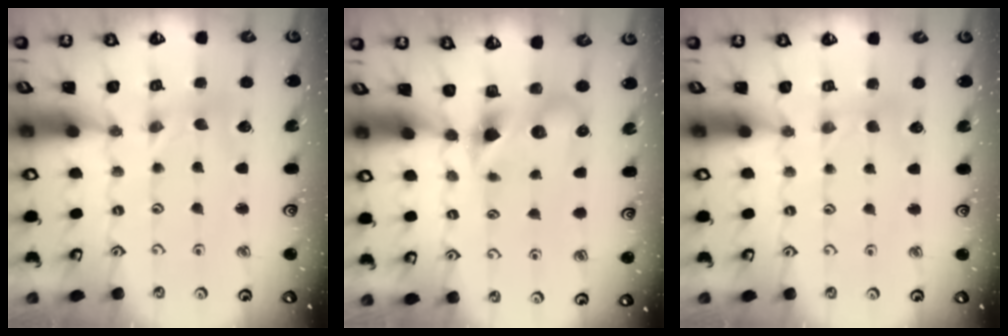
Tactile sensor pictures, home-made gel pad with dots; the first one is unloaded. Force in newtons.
{"total": 6.3, "press": 6.3, "slide": 0.6}
{"total": 2.6, "press": 2.6, "slide": 0.4}